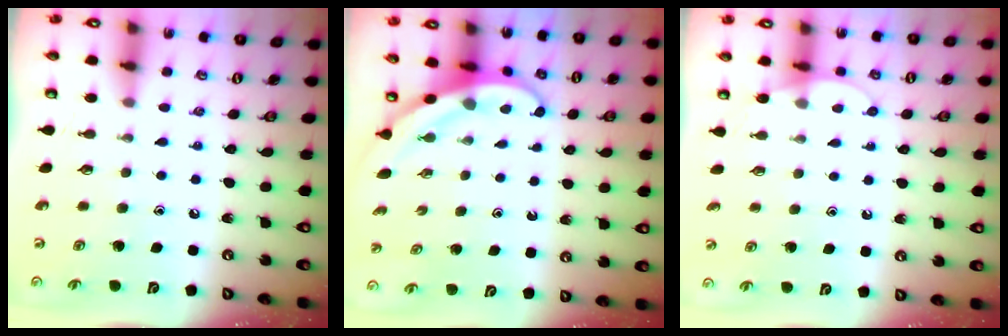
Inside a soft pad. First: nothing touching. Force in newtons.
{"total": 4.0, "press": 4.0, "slide": 0.3}
{"total": 4.1, "press": 4.1, "slide": 0.4}